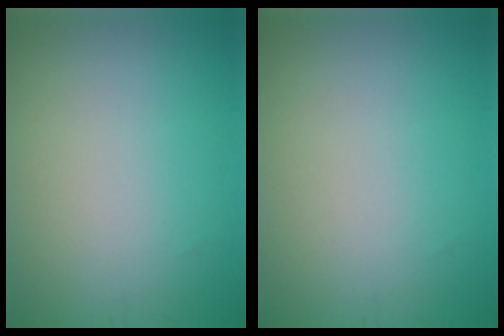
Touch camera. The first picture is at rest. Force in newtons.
{"total": 0.0}